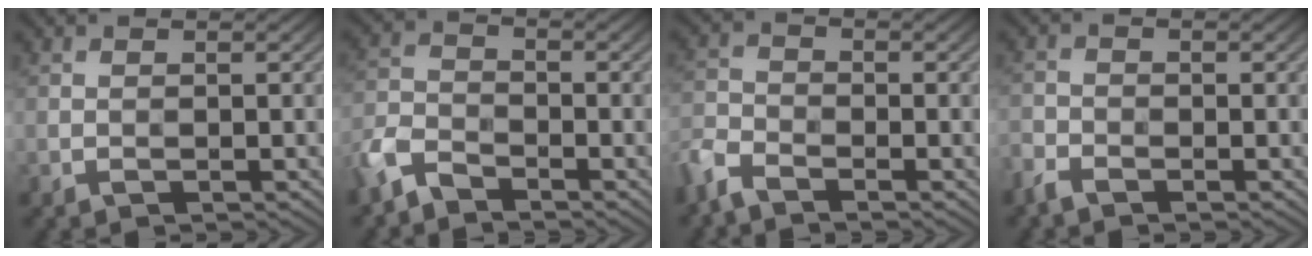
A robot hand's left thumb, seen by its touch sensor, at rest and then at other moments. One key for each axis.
{"total": 5.4, "fx": -4.1, "fy": 2.5, "fz": 2.5, "tx": -0.061, "ty": -0.010, "tz": -0.097}
{"total": 4.8, "fx": -3.9, "fy": 1.8, "fz": 2.2, "tx": -0.063, "ty": -0.015, "tz": -0.085}
{"total": 2.5, "fx": -2.2, "fy": 0.9, "fz": 0.9, "tx": -0.026, "ty": -0.013, "tz": -0.048}